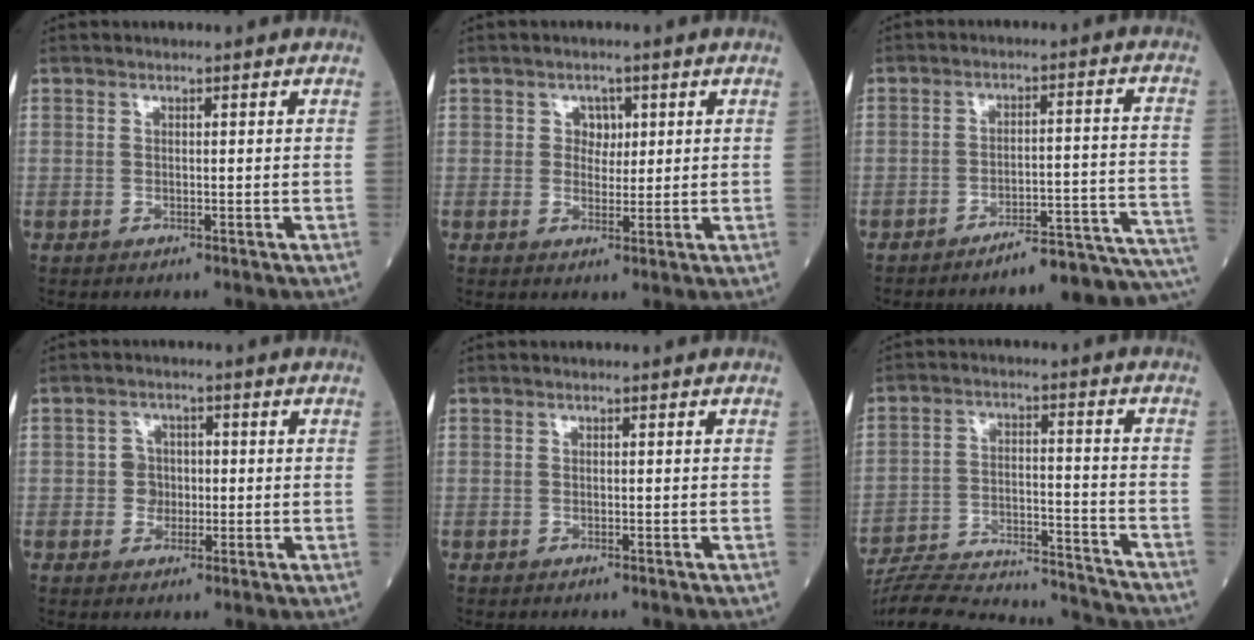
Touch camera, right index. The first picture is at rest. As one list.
[{"total": 2.6, "force": [0.8, 2.1, 1.3], "torque": [-0.010, 0.001, 0.010]}, {"total": 13.3, "force": [-12.3, -0.1, 5.1], "torque": [-0.020, 0.040, -0.158]}, {"total": 2.9, "force": [-0.4, 2.7, 1.1], "torque": [-0.011, 0.006, -0.008]}, {"total": 0.5, "force": [-0.5, 0.0, 0.1], "torque": [-0.005, -0.001, -0.011]}, {"total": 23.1, "force": [-22.0, 2.6, 6.6], "torque": [-0.123, -0.006, -0.321]}]